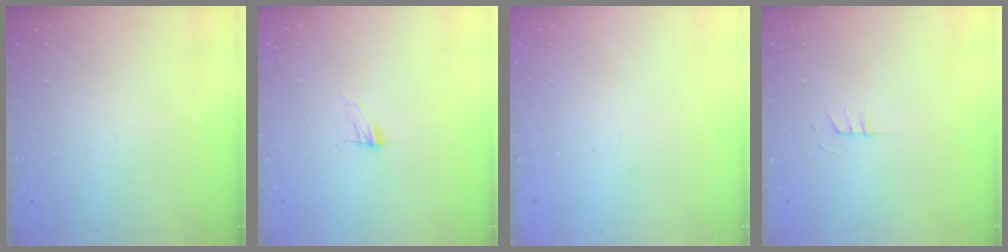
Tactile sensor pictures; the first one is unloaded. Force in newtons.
{"total": 5.1, "press": 5.1, "slide": 0.5}
{"total": 2.7, "press": 2.7, "slide": 0.3}
{"total": 4.0, "press": 4.0, "slide": 0.4}